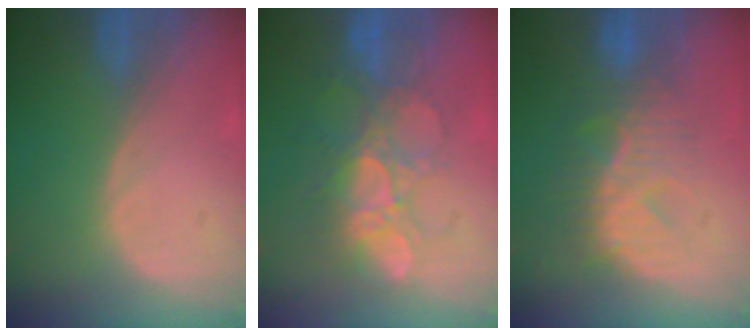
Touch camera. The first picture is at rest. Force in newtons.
{"total": 8.6, "press": 8.3, "slide": 2.4}
{"total": 8.0, "press": 7.9, "slide": 1.3}